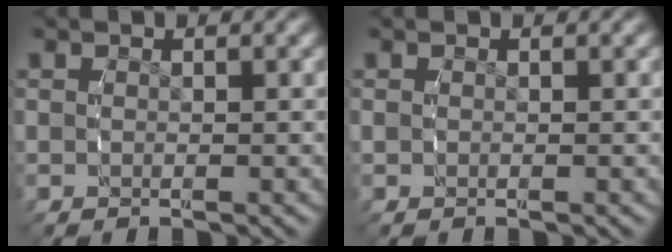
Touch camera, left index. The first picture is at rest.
{"total": 0.0}